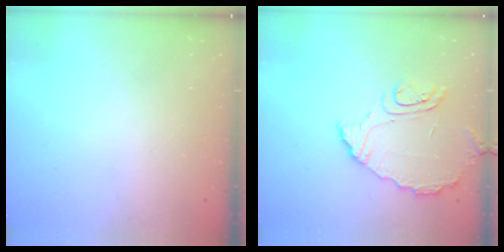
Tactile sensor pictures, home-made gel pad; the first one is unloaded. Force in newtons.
{"total": 9.3, "press": 9.3, "slide": 0.7}